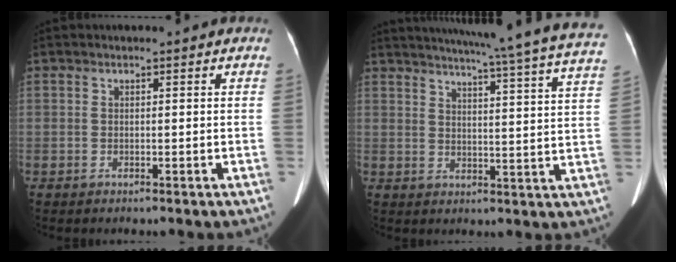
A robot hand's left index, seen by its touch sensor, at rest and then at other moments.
{"total": 26.1, "force": [23.1, -0.9, 12.1], "torque": [-0.188, -0.062, 0.273]}